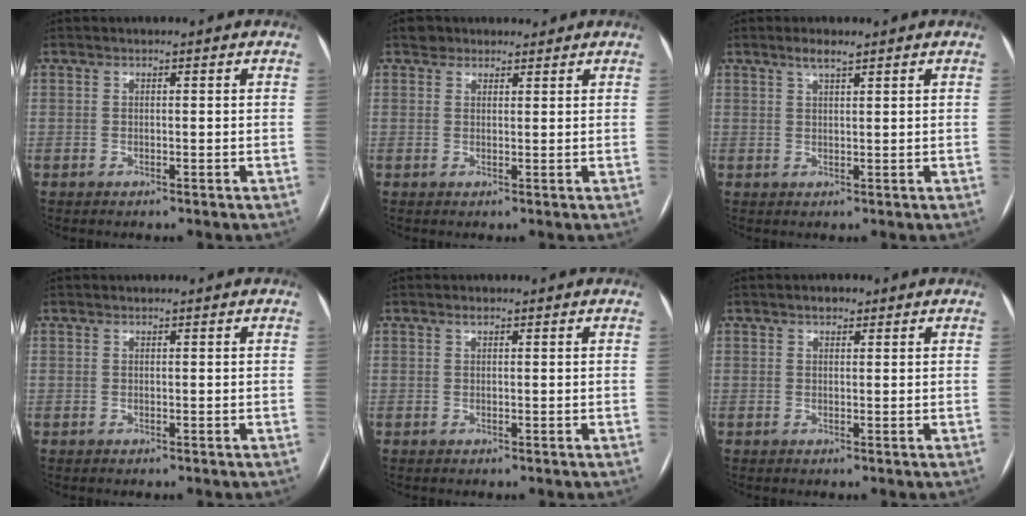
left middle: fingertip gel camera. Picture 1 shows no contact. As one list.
[{"total": 3.1, "force": [2.5, 1.8, 0.2], "torque": [0.003, 0.019, 0.036]}, {"total": 2.2, "force": [1.6, 0.2, 1.5], "torque": [-0.033, 0.004, 0.032]}, {"total": 0.0}, {"total": 0.6, "force": [0.4, 0.2, 0.4], "torque": [-0.011, 0.003, 0.008]}, {"total": 1.5, "force": [1.0, 0.8, 0.8], "torque": [-0.017, 0.007, 0.015]}]